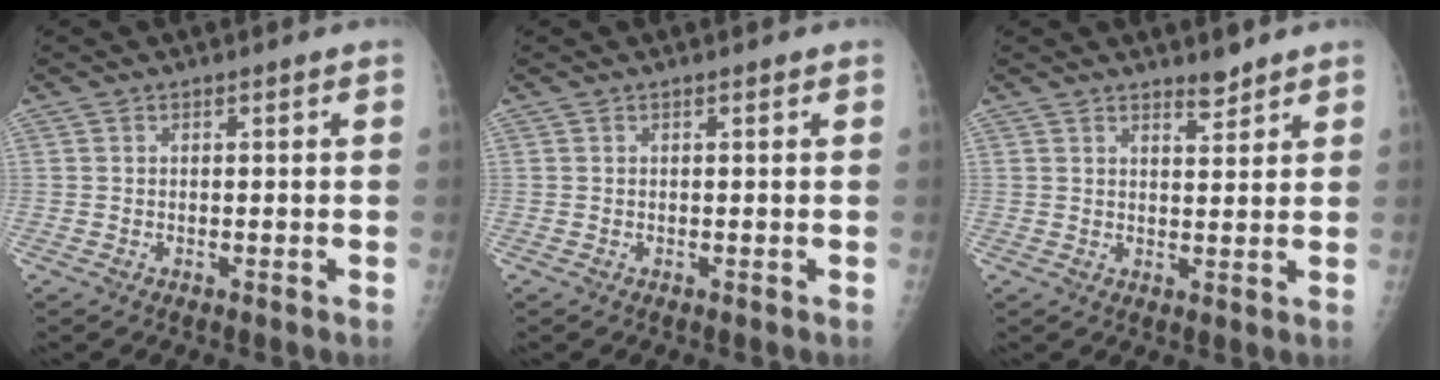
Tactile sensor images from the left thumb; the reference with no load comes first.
{"total": 0.0}
{"total": 2.7, "force": [2.5, 0.7, 1.0], "torque": [-0.008, -0.023, 0.040]}